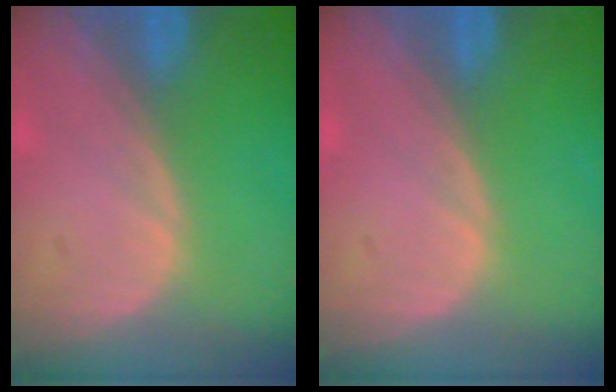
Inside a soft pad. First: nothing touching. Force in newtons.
{"total": 0.0}